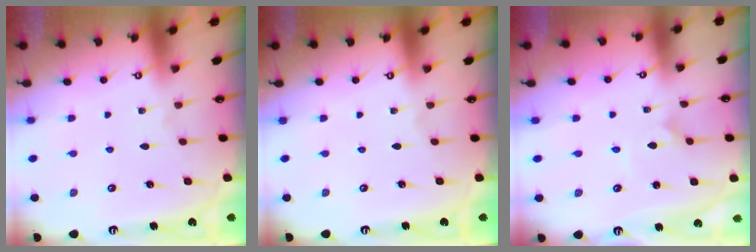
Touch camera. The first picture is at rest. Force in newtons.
{"total": 0.0}
{"total": 0.6, "press": 0.6, "slide": 0.1}